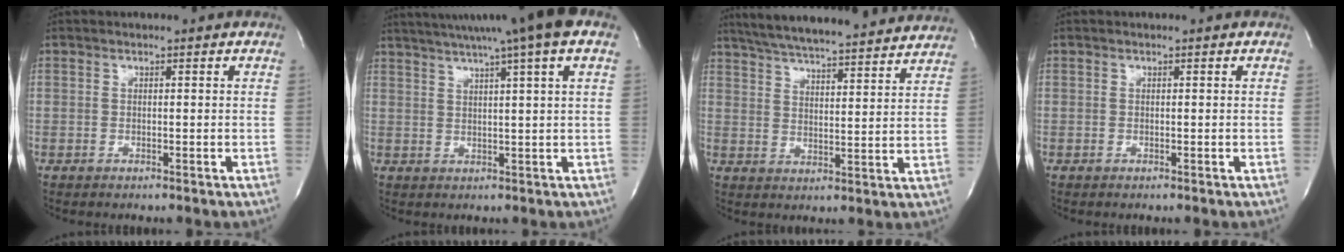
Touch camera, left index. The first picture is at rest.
{"total": 13.3, "force": [9.6, -1.0, 9.2], "torque": [-0.153, 0.029, 0.124]}
{"total": 24.1, "force": [22.0, 2.5, 9.6], "torque": [-0.161, 0.001, 0.296]}
{"total": 0.0}